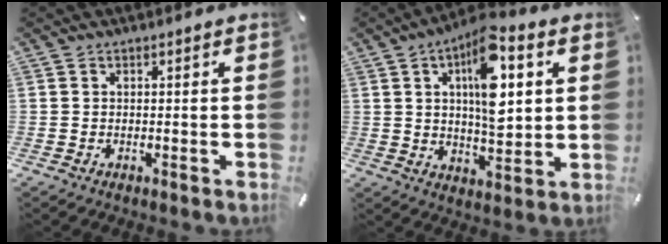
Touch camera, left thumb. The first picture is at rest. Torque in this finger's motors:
{"motor_torque": [2.39, 2.62, 1.52, -1.26, 0.54]}